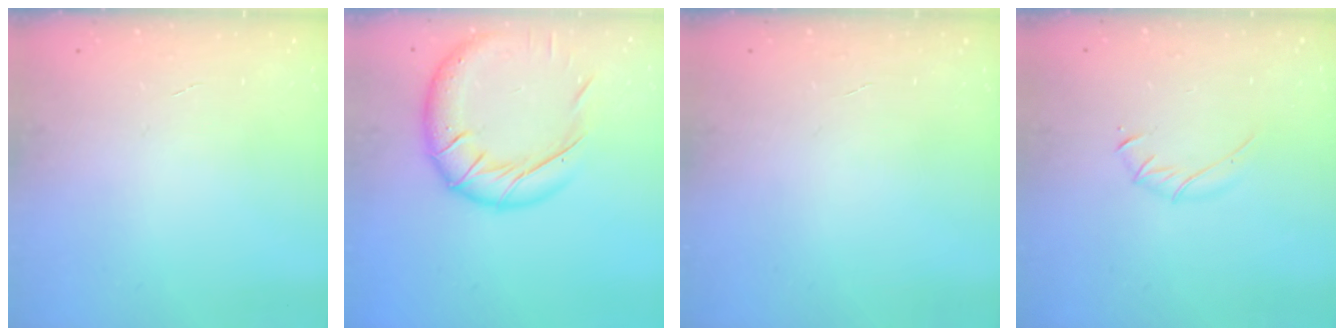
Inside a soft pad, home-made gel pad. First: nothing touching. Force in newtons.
{"total": 17.7, "press": 17.6, "slide": 2.0}
{"total": 0.0}
{"total": 3.5, "press": 3.4, "slide": 1.0}